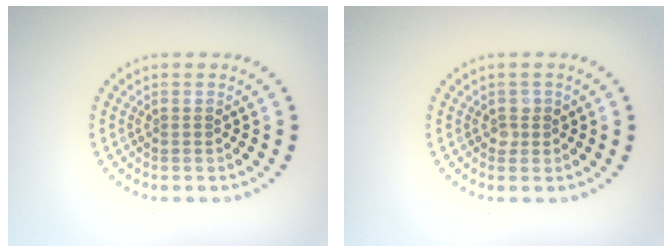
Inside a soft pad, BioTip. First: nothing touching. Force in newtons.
{"total": 1.0, "press": 1.0, "slide": 0.2}